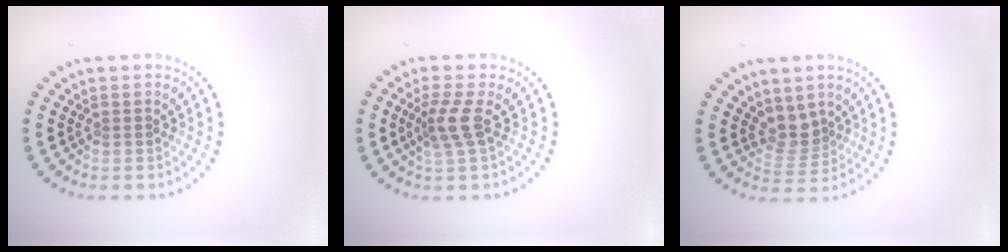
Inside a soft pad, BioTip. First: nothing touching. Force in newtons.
{"total": 2.4, "press": 1.8, "slide": 1.6}
{"total": 2.5, "press": 1.8, "slide": 1.7}